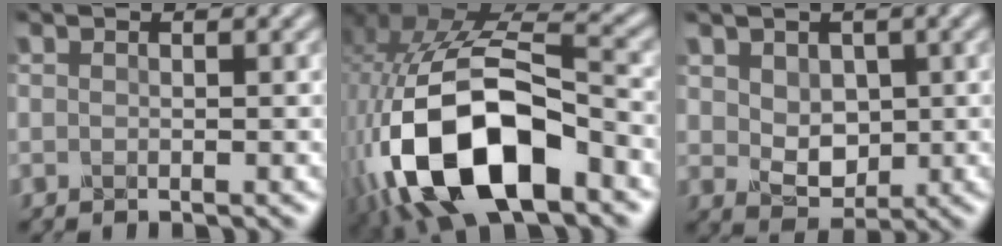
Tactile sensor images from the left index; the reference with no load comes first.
{"total": 14.9, "force": [-5.1, 7.9, 11.6], "torque": [-0.238, -0.025, -0.082]}
{"total": 2.6, "force": [0.7, 2.2, 1.3], "torque": [-0.032, -0.010, 0.016]}